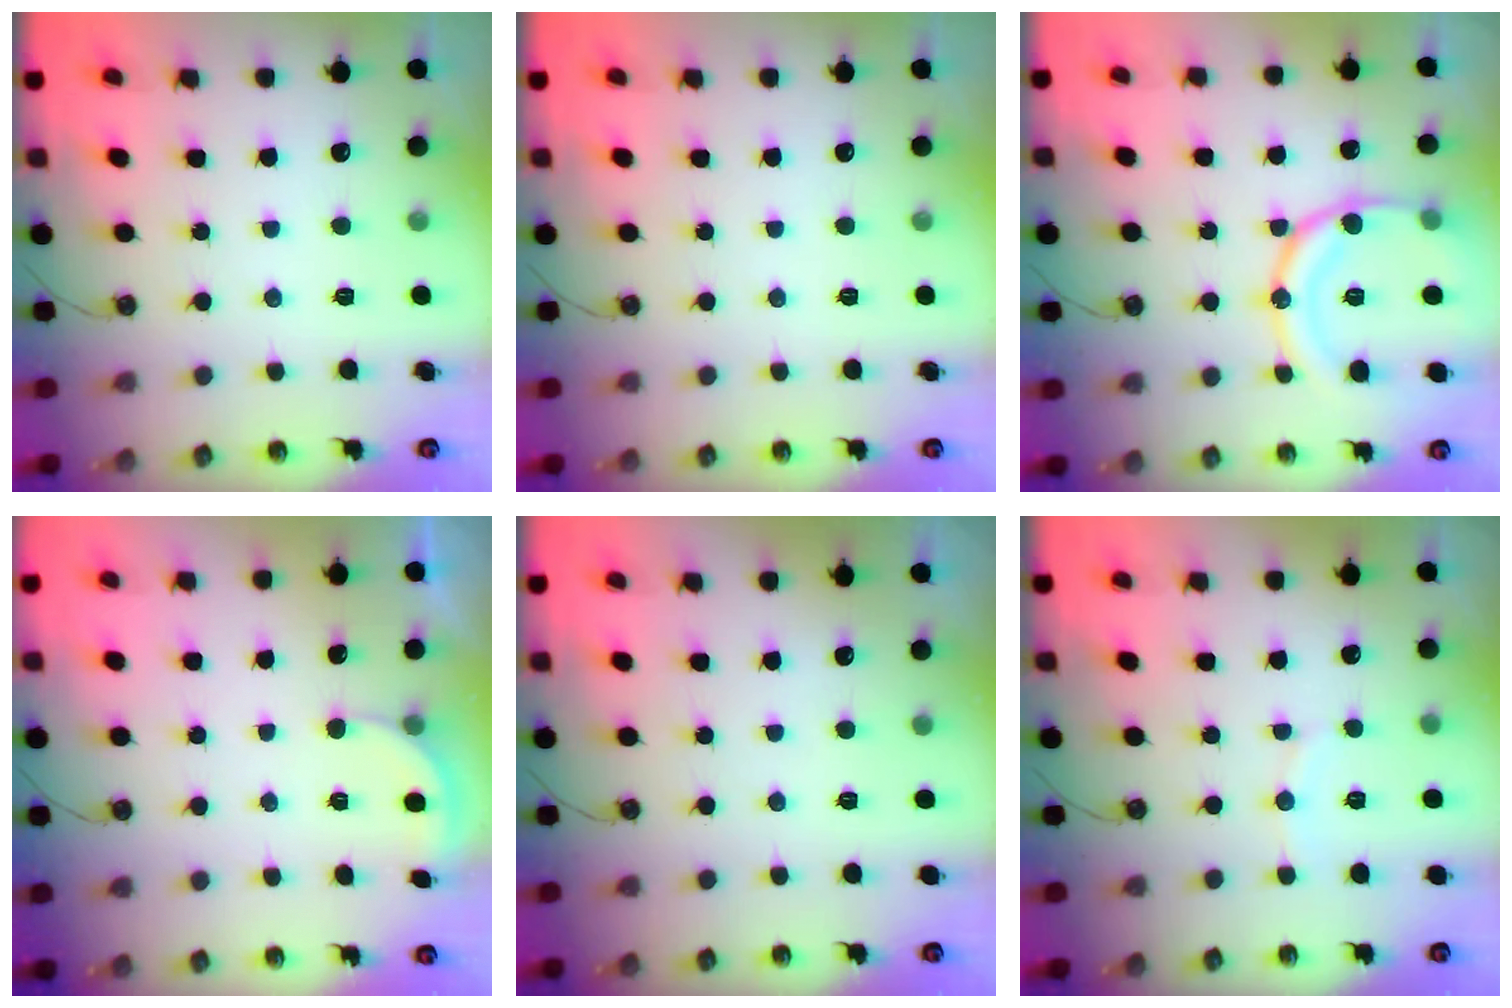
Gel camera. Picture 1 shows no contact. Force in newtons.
{"total": 0.0}
{"total": 17.3, "press": 17.2, "slide": 1.9}
{"total": 2.6, "press": 2.5, "slide": 0.6}
{"total": 1.7, "press": 0.3, "slide": 1.7}
{"total": 5.4, "press": 5.3, "slide": 1.1}